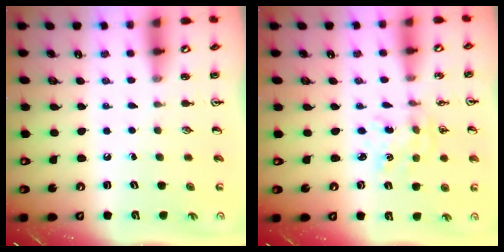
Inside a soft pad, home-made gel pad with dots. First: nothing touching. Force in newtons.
{"total": 1.7, "press": 1.7, "slide": 0.1}